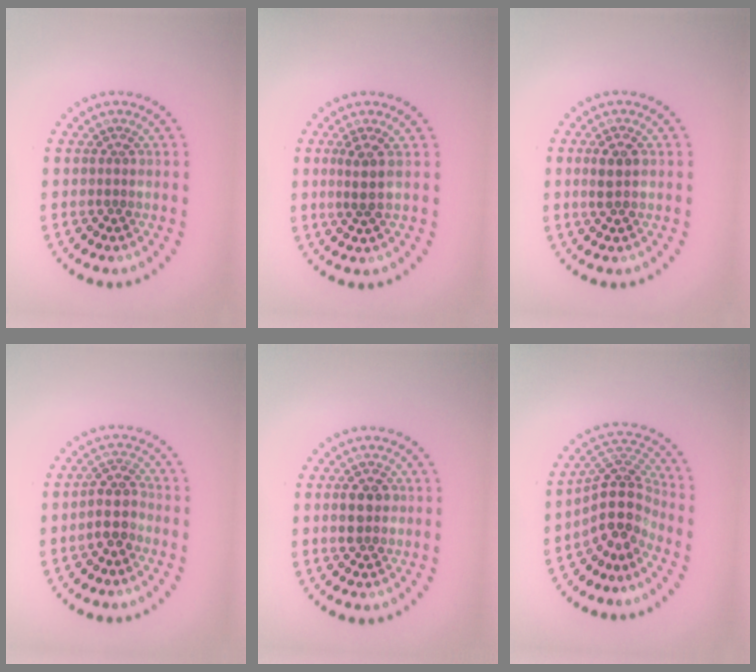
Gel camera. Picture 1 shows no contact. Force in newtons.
{"total": 2.0, "press": 1.4, "slide": 1.4}
{"total": 1.7, "press": 1.7, "slide": 0.5}
{"total": 2.9, "press": 2.4, "slide": 1.5}
{"total": 2.9, "press": 2.9, "slide": 0.1}
{"total": 4.9, "press": 3.7, "slide": 3.3}